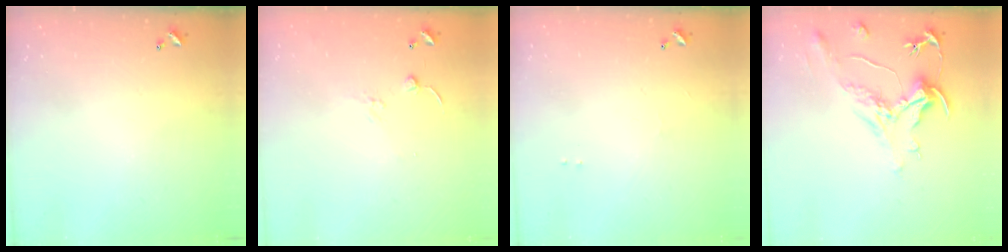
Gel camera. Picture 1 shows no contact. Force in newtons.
{"total": 7.1, "press": 7.1, "slide": 0.6}
{"total": 0.9, "press": 0.8, "slide": 0.5}
{"total": 2.2, "press": 1.7, "slide": 1.3}